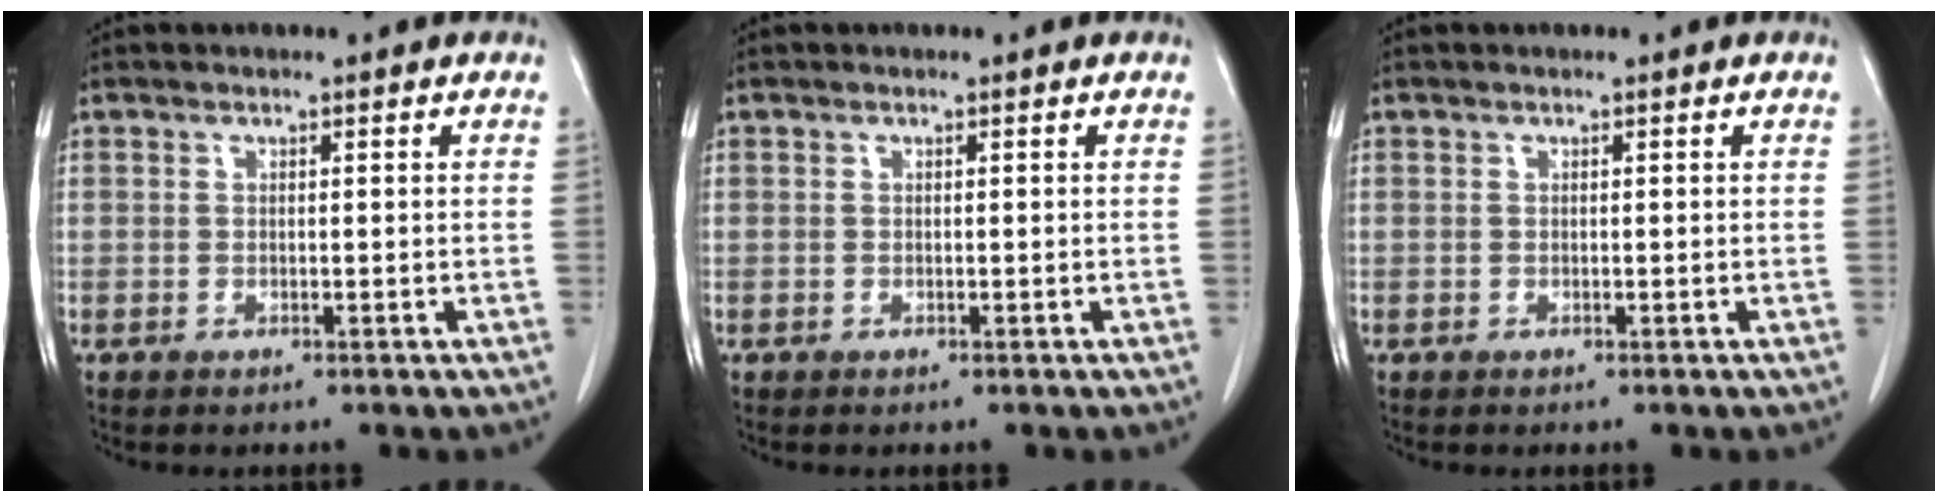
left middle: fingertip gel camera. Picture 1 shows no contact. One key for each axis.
{"total": 0.0}
{"total": 0.0}